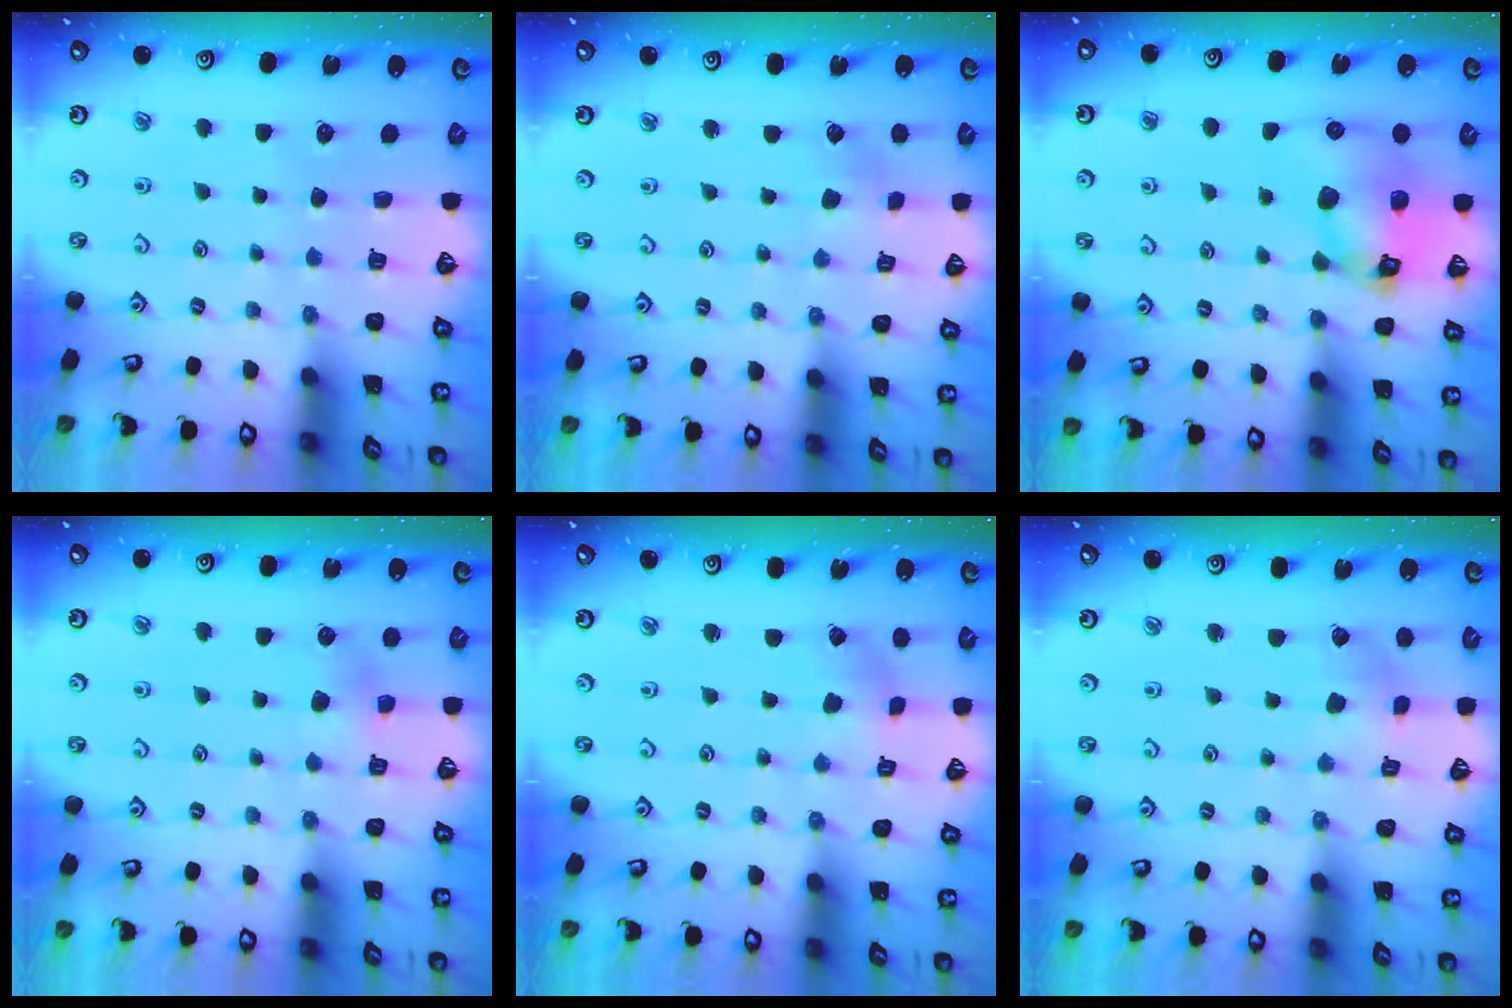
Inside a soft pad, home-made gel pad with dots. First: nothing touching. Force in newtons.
{"total": 1.5, "press": 1.5, "slide": 0.2}
{"total": 13.3, "press": 13.2, "slide": 1.6}
{"total": 4.5, "press": 4.3, "slide": 1.2}
{"total": 0.0}
{"total": 2.3, "press": 2.3, "slide": 0.3}